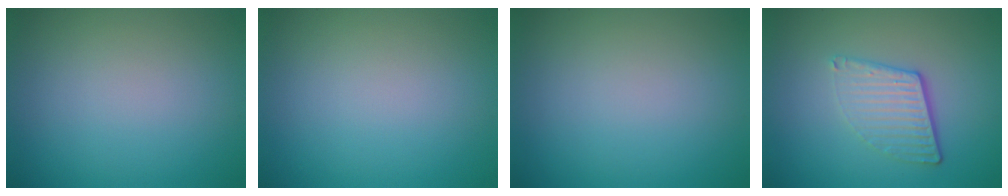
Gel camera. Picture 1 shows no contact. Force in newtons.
{"total": 0.0}
{"total": 0.0}
{"total": 4.1, "press": 2.7, "slide": 3.1}